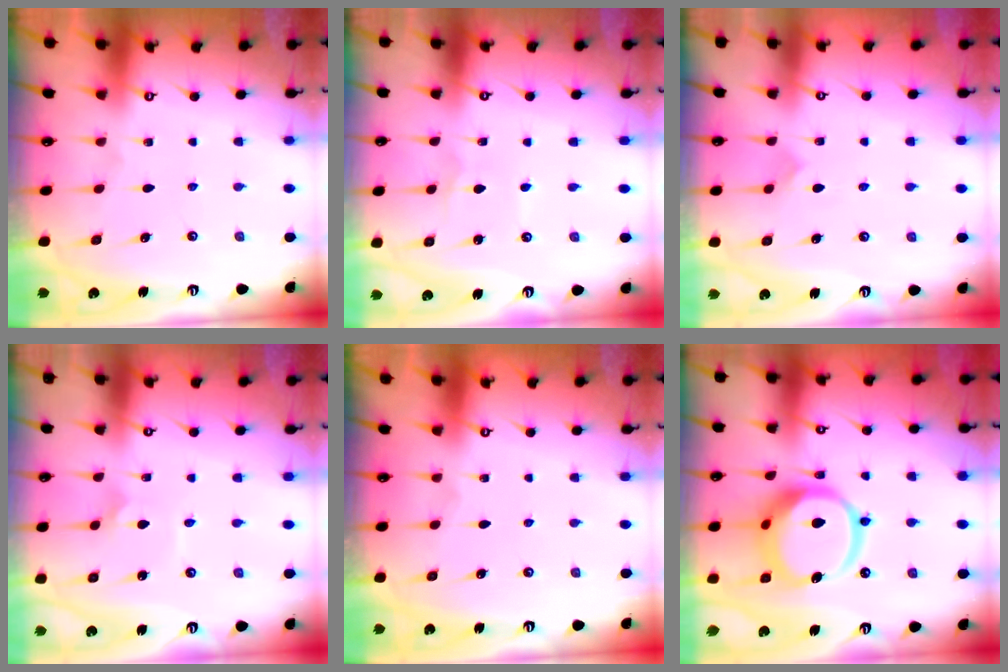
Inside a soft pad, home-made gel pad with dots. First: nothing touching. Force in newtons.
{"total": 1.3, "press": 1.3, "slide": 0.1}
{"total": 4.3, "press": 4.2, "slide": 0.6}
{"total": 2.7, "press": 2.7, "slide": 0.2}
{"total": 0.0}
{"total": 15.6, "press": 15.5, "slide": 2.1}